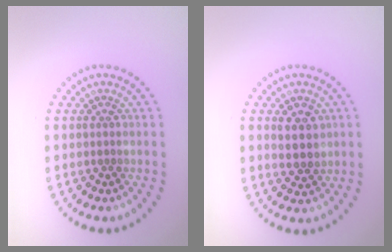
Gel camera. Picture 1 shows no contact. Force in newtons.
{"total": 3.0, "press": 2.8, "slide": 0.8}